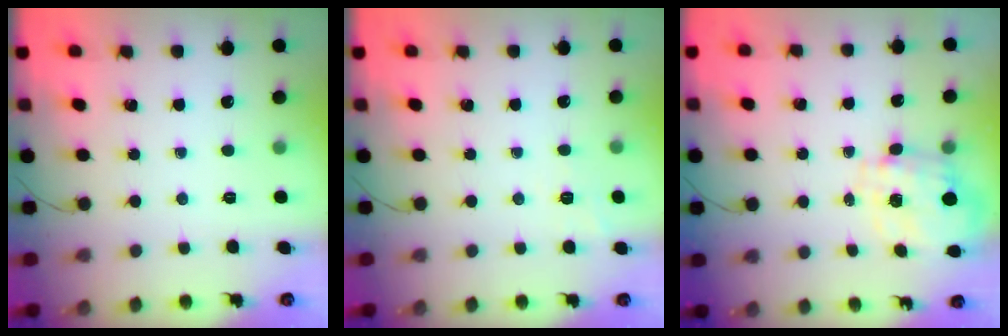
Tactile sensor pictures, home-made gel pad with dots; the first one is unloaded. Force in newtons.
{"total": 2.0, "press": 1.5, "slide": 1.4}
{"total": 2.9, "press": 2.7, "slide": 1.1}